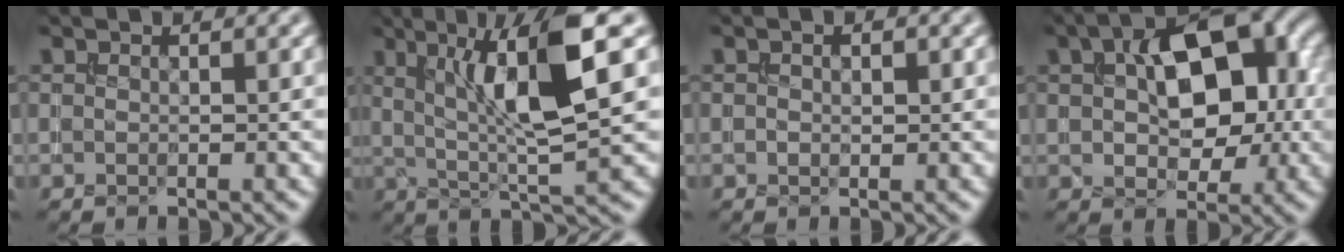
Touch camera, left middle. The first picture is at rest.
{"total": 8.7, "force": [2.1, 1.6, 8.3], "torque": [-0.134, -0.004, 0.042]}
{"total": 1.1, "force": [0.1, 0.7, 0.8], "torque": [-0.009, -0.001, 0.007]}
{"total": 10.8, "force": [1.8, 6.3, 8.6], "torque": [-0.119, 0.014, 0.028]}